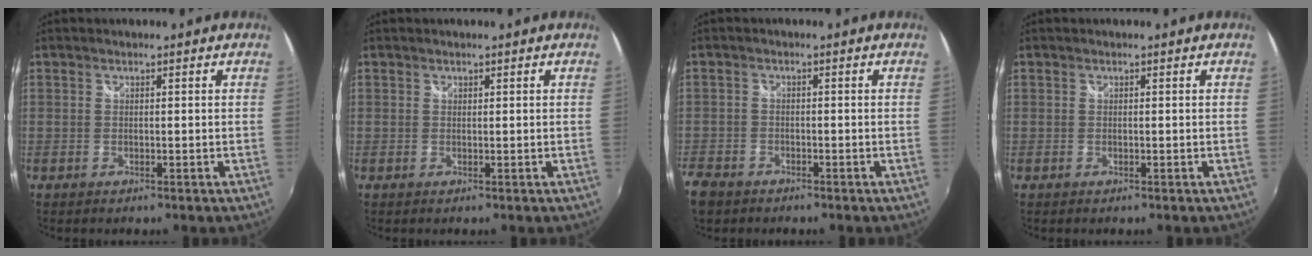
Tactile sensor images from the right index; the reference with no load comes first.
{"total": 0.0}
{"total": 5.2, "force": [-3.6, 3.5, 1.3], "torque": [-0.046, -0.002, -0.071]}
{"total": 0.0}